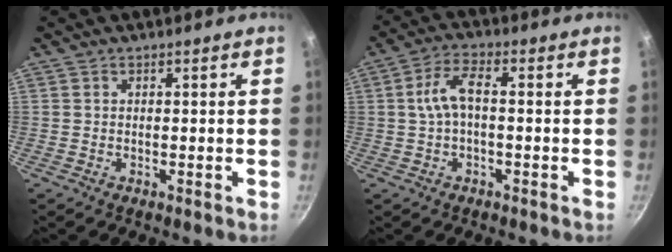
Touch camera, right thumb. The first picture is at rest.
{"total": 6.0, "force": [-0.2, 2.8, 5.3], "torque": [-0.112, 0.026, -0.007]}